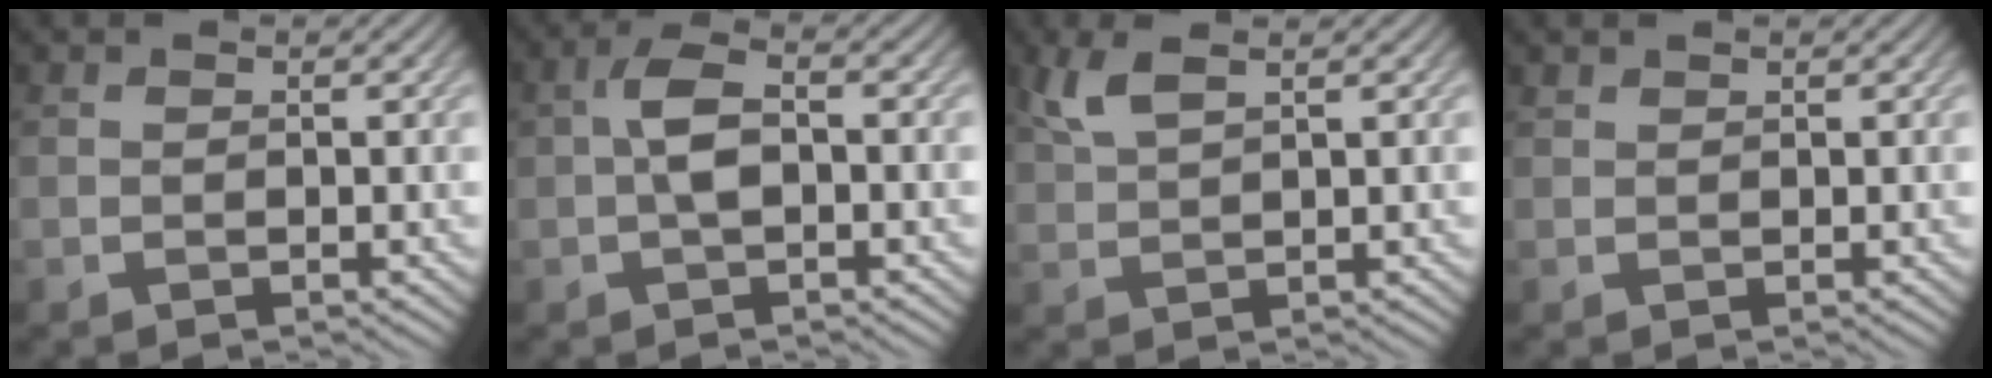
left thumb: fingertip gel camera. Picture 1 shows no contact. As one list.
[{"total": 4.0, "force": [-0.3, 1.9, 3.6], "torque": [-0.075, 0.009, -0.010]}, {"total": 3.5, "force": [2.1, 0.9, 2.6], "torque": [-0.064, 0.010, 0.048]}, {"total": 0.5, "force": [0.5, 0.0, 0.1], "torque": [-0.001, 0.003, 0.012]}]